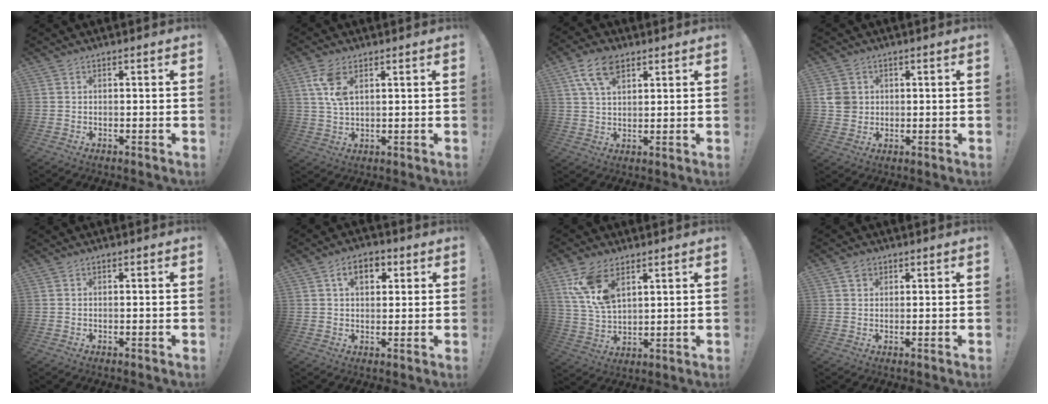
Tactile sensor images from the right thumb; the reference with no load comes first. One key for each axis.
{"total": 7.2, "fx": 3.2, "fy": 3.3, "fz": 5.5, "tx": -0.103, "ty": -0.008, "tz": 0.056}
{"total": 9.9, "fx": 5.2, "fy": 5.2, "fz": 6.5, "tx": -0.122, "ty": -0.004, "tz": 0.101}
{"total": 5.2, "fx": 0.7, "fy": 4.9, "fz": 1.5, "tx": -0.034, "ty": 0.005, "tz": 0.018}
{"total": 0.0}
{"total": 7.3, "fx": 2.7, "fy": 4.7, "fz": 4.9, "tx": -0.070, "ty": 0.006, "tz": 0.046}
{"total": 12.2, "fx": 6.8, "fy": 6.4, "fz": 7.8, "tx": -0.154, "ty": -0.024, "tz": 0.127}
{"total": 2.4, "fx": 1.4, "fy": 1.9, "fz": 0.8, "tx": -0.005, "ty": -0.002, "tz": 0.024}